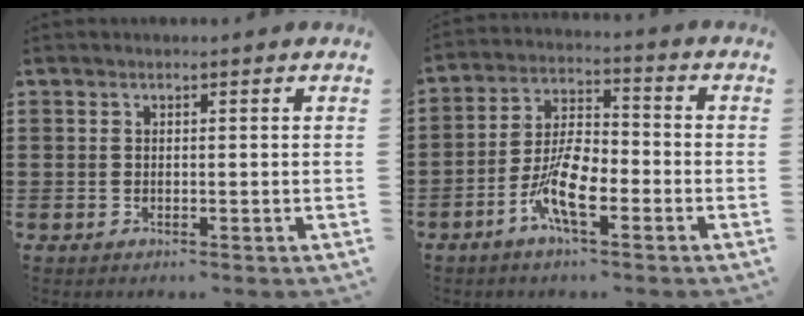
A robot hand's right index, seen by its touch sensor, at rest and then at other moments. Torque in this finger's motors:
{"motor_torque": [1.85, 0.28, 0.43, 0.21]}